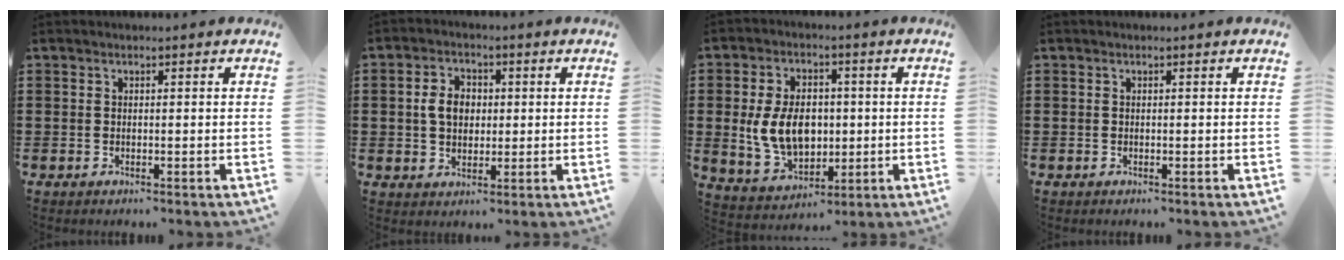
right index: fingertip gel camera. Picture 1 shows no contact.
{"total": 4.9, "force": [0.4, 3.6, 3.3], "torque": [-0.074, 0.008, -0.001]}
{"total": 9.9, "force": [0.2, 6.8, 7.1], "torque": [-0.158, 0.011, 0.001]}
{"total": 0.0}